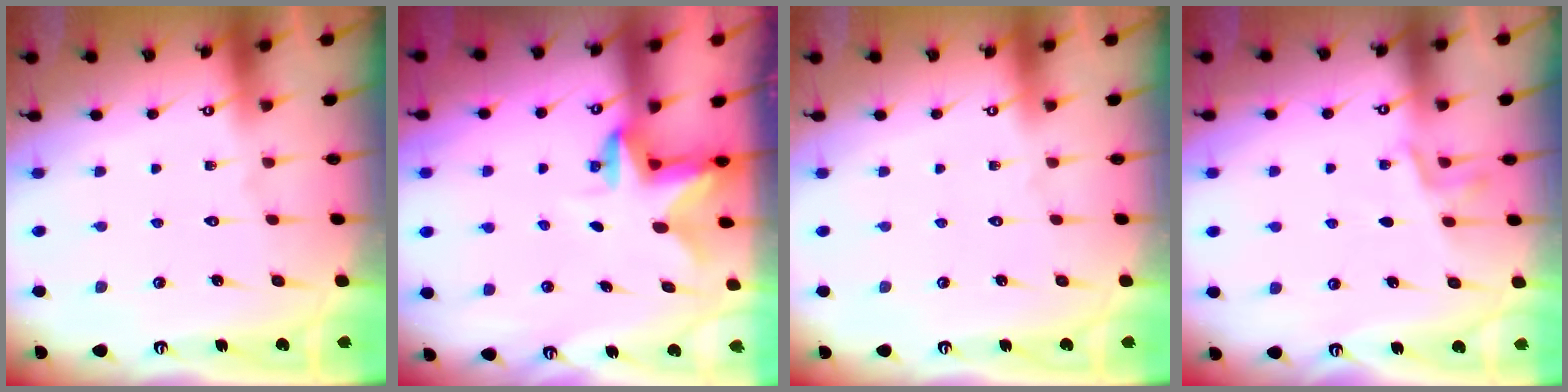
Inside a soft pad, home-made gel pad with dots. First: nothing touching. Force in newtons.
{"total": 2.5, "press": 2.4, "slide": 0.6}
{"total": 0.0}
{"total": 4.7, "press": 4.2, "slide": 2.0}